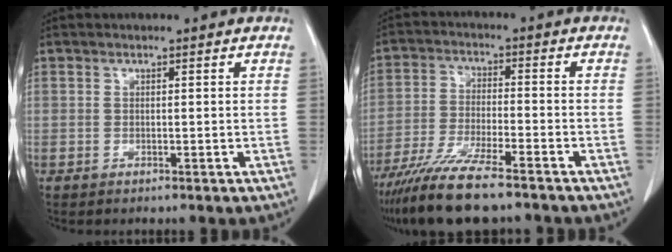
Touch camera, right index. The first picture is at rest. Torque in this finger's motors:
{"motor_torque": [1.19, -0.95, 0.61, 0.18]}